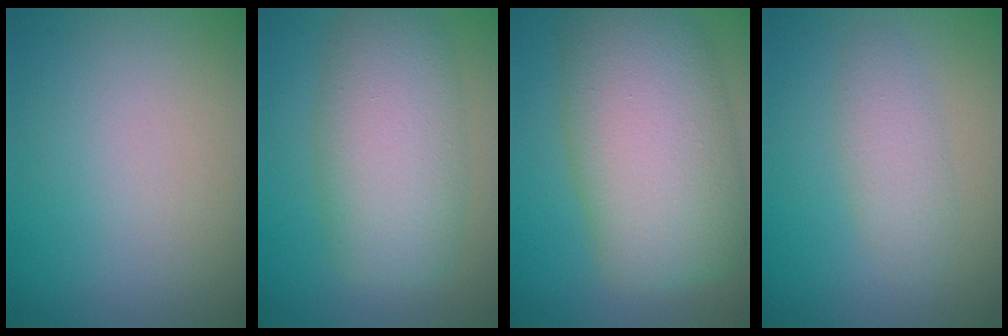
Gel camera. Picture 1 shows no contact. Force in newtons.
{"total": 7.7, "press": 7.7, "slide": 0.1}
{"total": 12.3, "press": 12.3, "slide": 0.4}
{"total": 2.4, "press": 2.4, "slide": 0.1}